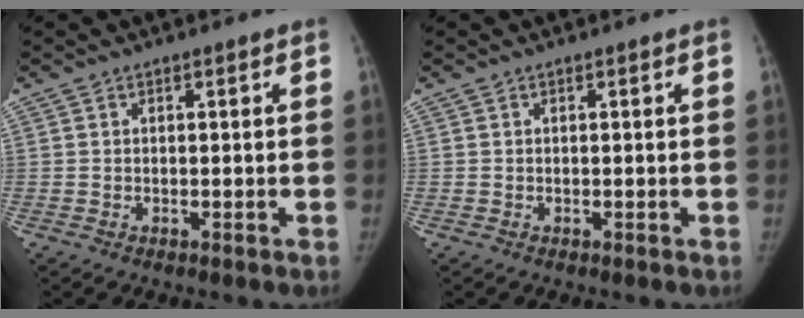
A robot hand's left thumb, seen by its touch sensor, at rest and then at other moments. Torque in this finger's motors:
{"motor_torque": [-0.11, -0.06, 0.21, -0.20, 0.02]}